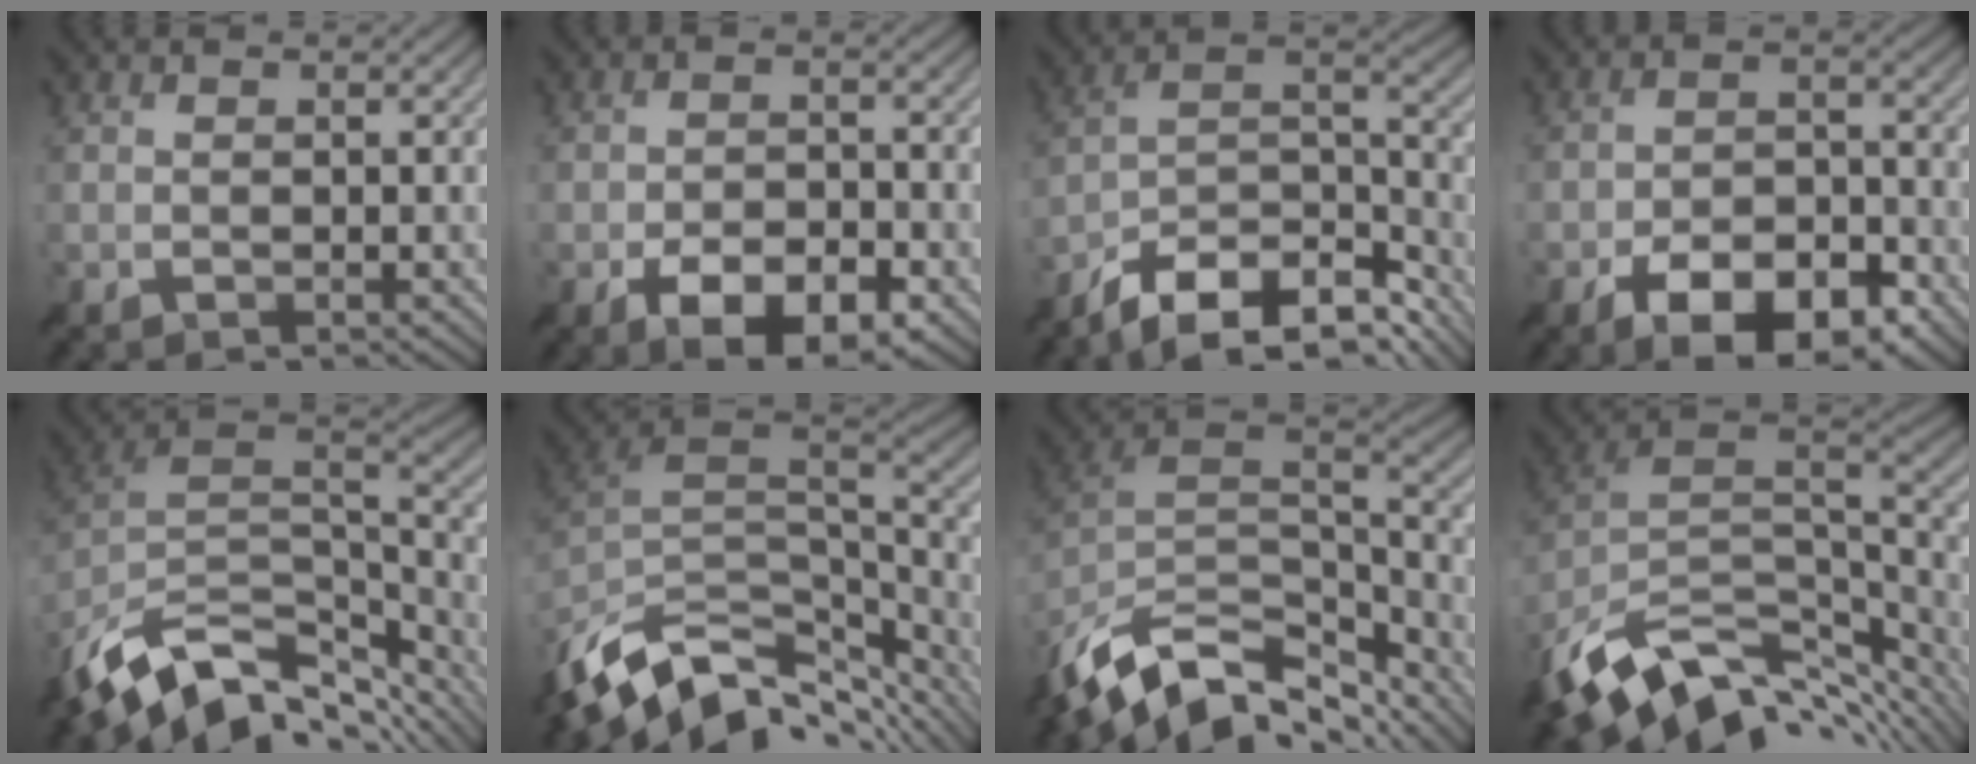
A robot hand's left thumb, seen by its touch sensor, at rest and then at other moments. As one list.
[{"total": 8.8, "force": [-4.5, 4.0, 6.4], "torque": [-0.110, -0.001, -0.077]}, {"total": 14.2, "force": [-10.3, 5.1, 8.3], "torque": [-0.174, -0.005, -0.173]}, {"total": 10.7, "force": [-6.4, 4.9, 7.1], "torque": [-0.116, 0.002, -0.113]}, {"total": 13.9, "force": [-8.0, 6.9, 9.0], "torque": [-0.208, -0.012, -0.135]}, {"total": 12.8, "force": [-7.4, 6.0, 8.5], "torque": [-0.213, -0.016, -0.119]}, {"total": 14.8, "force": [-9.6, 6.9, 9.0], "torque": [-0.226, -0.015, -0.156]}, {"total": 14.3, "force": [-7.2, 7.2, 10.1], "torque": [-0.225, -0.018, -0.120]}]